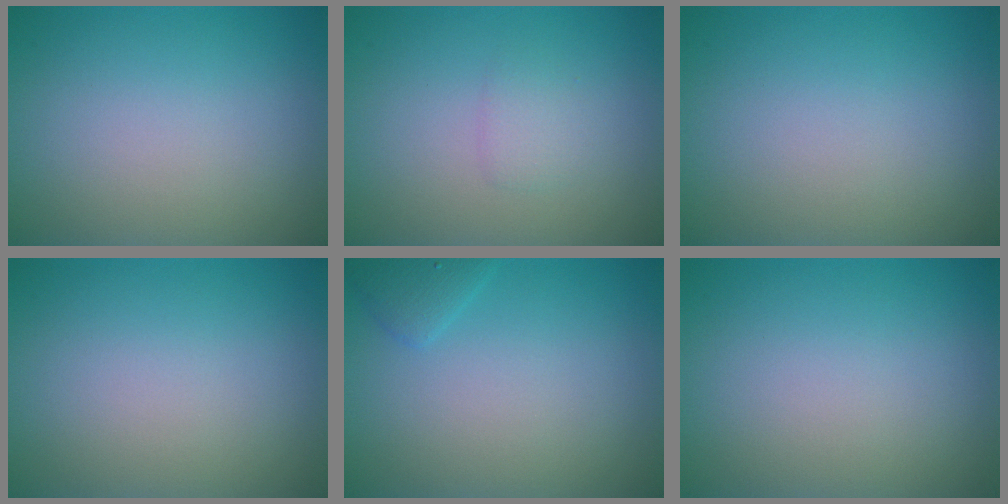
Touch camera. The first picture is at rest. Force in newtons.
{"total": 1.2, "press": 1.2, "slide": 0.1}
{"total": 0.0}
{"total": 0.0}
{"total": 1.3, "press": 1.3, "slide": 0.2}
{"total": 0.0}